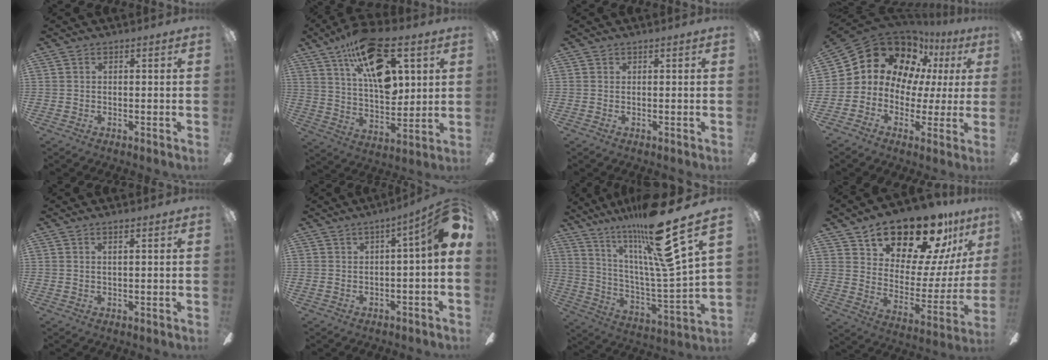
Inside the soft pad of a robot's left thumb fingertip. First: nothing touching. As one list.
[{"total": 20.5, "force": [10.6, 9.4, 14.8], "torque": [-0.246, -0.043, 0.178]}, {"total": 0.0}, {"total": 16.2, "force": [8.6, 11.3, 7.7], "torque": [-0.156, -0.052, 0.163]}, {"total": 1.4, "force": [0.6, 0.1, 1.3], "torque": [-0.027, 0.000, 0.010]}, {"total": 7.1, "force": [1.4, 1.1, 6.9], "torque": [-0.099, -0.007, 0.024]}, {"total": 25.0, "force": [17.1, 3.8, 17.9], "torque": [-0.292, -0.095, 0.262]}, {"total": 20.7, "force": [17.1, 7.9, 8.5], "torque": [-0.132, -0.129, 0.294]}]